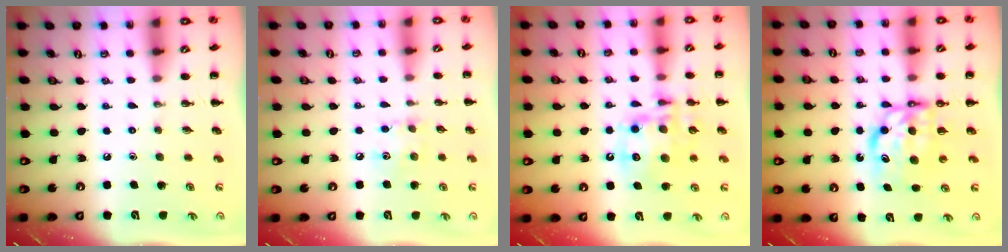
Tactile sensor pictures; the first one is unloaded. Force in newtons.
{"total": 6.5, "press": 6.3, "slide": 1.4}
{"total": 13.9, "press": 13.6, "slide": 2.8}
{"total": 7.1, "press": 7.0, "slide": 1.4}